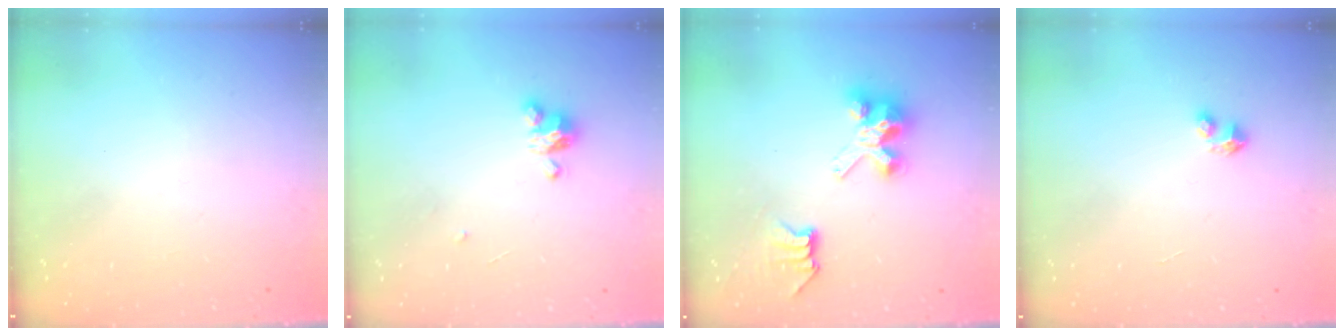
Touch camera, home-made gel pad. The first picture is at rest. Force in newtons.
{"total": 4.2, "press": 4.2, "slide": 0.2}
{"total": 7.3, "press": 7.3, "slide": 0.2}
{"total": 2.8, "press": 2.8, "slide": 0.1}